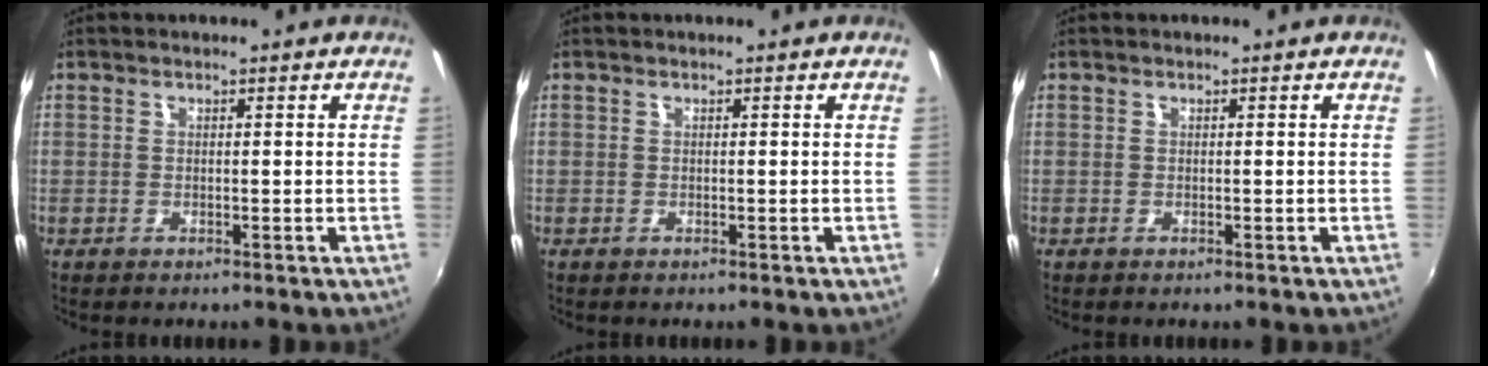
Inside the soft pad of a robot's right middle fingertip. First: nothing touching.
{"total": 0.0}
{"total": 0.0}